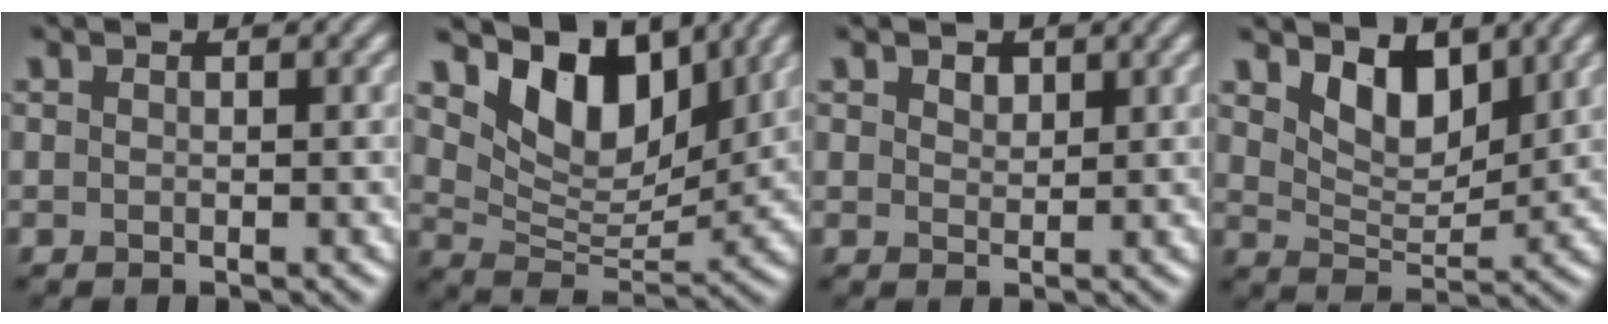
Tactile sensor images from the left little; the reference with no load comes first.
{"total": 8.1, "force": [4.8, 4.4, 4.8], "torque": [-0.083, -0.011, 0.081]}
{"total": 1.2, "force": [0.8, 0.7, 0.5], "torque": [-0.011, 0.000, 0.016]}
{"total": 4.2, "force": [2.6, 2.1, 2.4], "torque": [-0.055, -0.011, 0.043]}